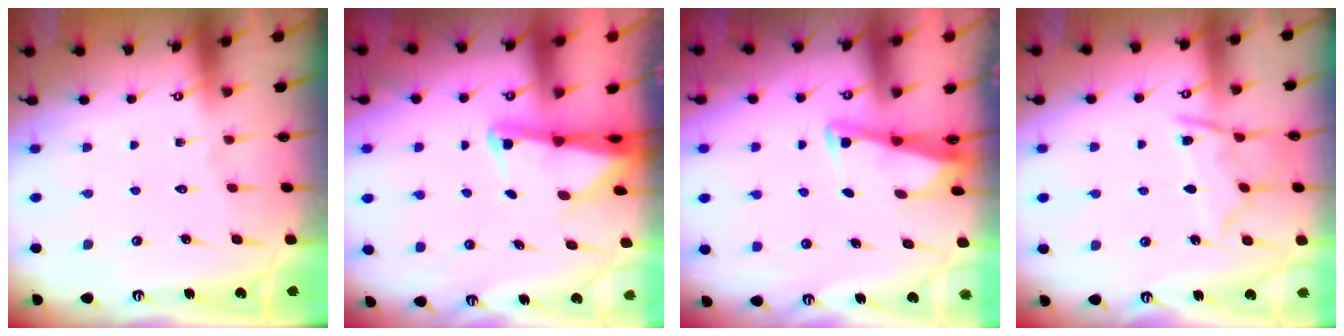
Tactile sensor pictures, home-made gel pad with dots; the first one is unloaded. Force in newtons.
{"total": 2.7, "press": 2.7, "slide": 0.5}
{"total": 2.9, "press": 2.9, "slide": 0.3}
{"total": 10.0, "press": 10.0, "slide": 1.0}